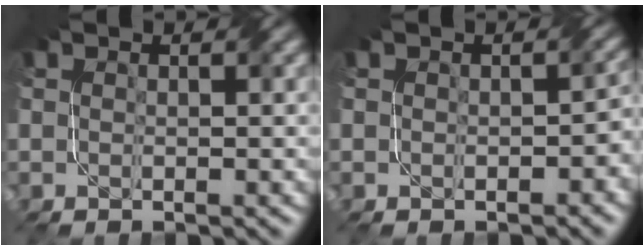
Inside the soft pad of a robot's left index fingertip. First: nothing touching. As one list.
[{"total": 2.3, "force": [-0.2, 1.6, 1.7], "torque": [-0.015, -0.003, -0.004]}]